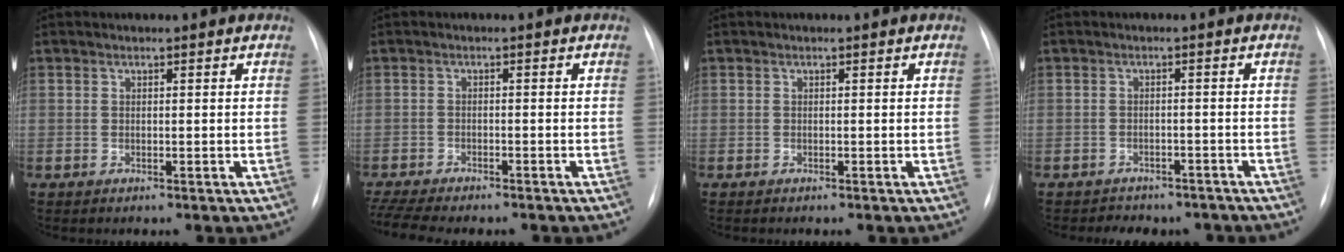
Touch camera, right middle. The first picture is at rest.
{"total": 10.7, "force": [-9.1, 2.4, 5.1], "torque": [-0.088, 0.000, -0.133]}
{"total": 0.0}
{"total": 7.3, "force": [-6.2, 3.5, 1.2], "torque": [-0.014, 0.011, -0.068]}